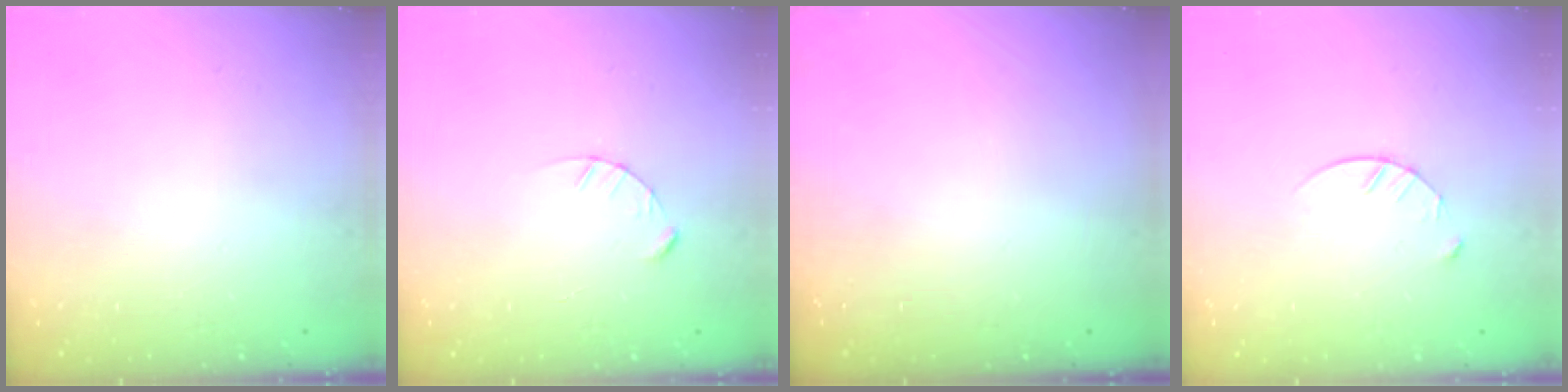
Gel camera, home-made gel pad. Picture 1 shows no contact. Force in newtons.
{"total": 2.4, "press": 2.4, "slide": 0.3}
{"total": 0.0}
{"total": 4.1, "press": 4.1, "slide": 0.5}